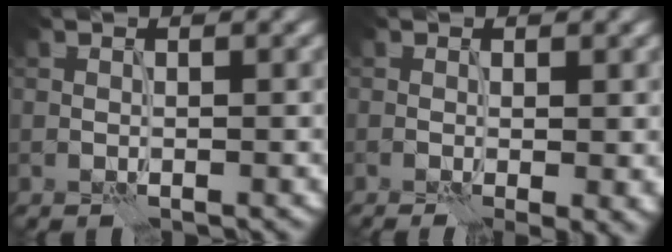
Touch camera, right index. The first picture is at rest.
{"total": 2.3, "force": [-0.2, 0.5, 2.3], "torque": [-0.032, -0.006, -0.004]}